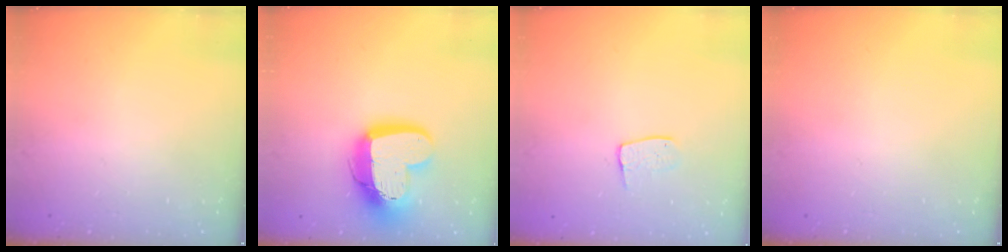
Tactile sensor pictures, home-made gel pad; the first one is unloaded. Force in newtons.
{"total": 17.3, "press": 17.3, "slide": 1.6}
{"total": 6.1, "press": 6.1, "slide": 0.3}
{"total": 0.0}